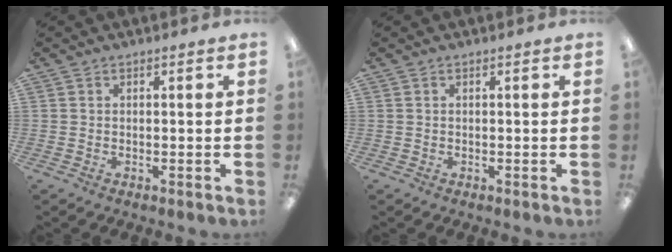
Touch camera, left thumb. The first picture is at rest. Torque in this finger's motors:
{"motor_torque": [-0.01, 0.03, -0.04, 0.20, 0.00]}